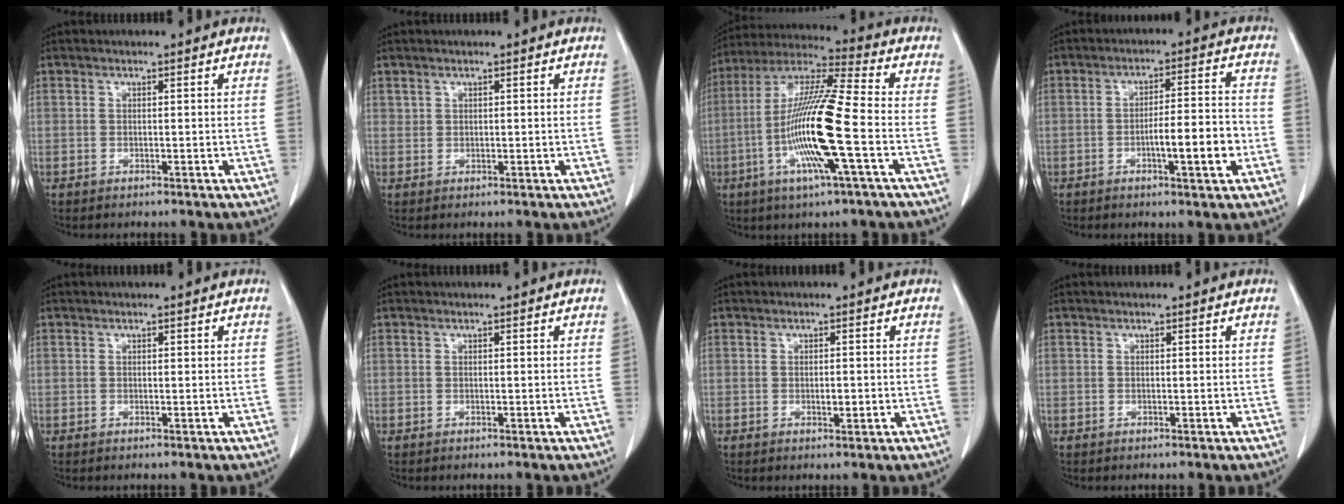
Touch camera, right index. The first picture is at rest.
{"total": 0.8, "force": [0.6, 0.5, 0.1], "torque": [0.007, 0.001, 0.009]}
{"total": 16.3, "force": [-4.0, 0.2, 15.8], "torque": [-0.314, -0.008, -0.085]}
{"total": 8.1, "force": [-2.5, 0.9, 7.6], "torque": [-0.117, 0.008, -0.038]}
{"total": 0.0}
{"total": 0.0}
{"total": 1.5, "force": [-0.3, 0.5, 1.4], "torque": [-0.024, -0.001, -0.002]}
{"total": 0.0}